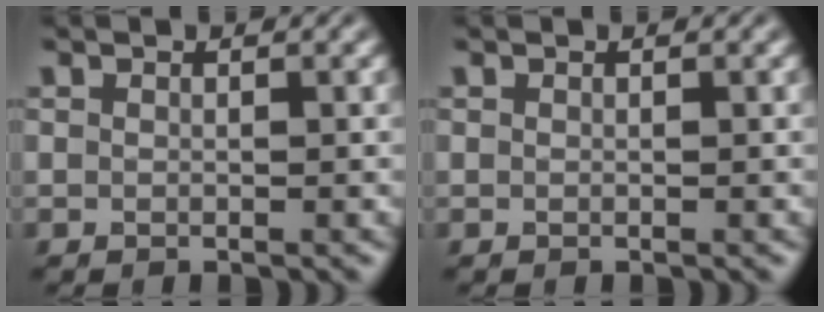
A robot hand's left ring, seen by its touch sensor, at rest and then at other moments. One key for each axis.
{"total": 0.0}